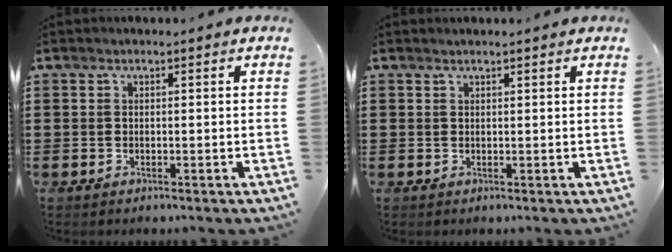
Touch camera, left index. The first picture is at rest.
{"total": 0.6, "force": [0.6, 0.1, 0.2], "torque": [-0.004, 0.001, 0.012]}